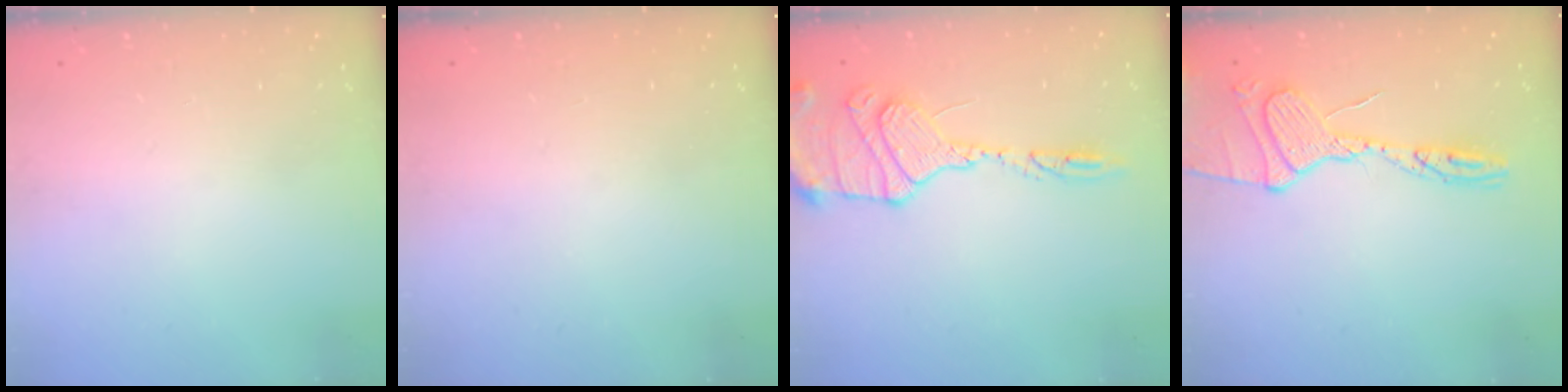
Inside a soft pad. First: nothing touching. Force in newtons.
{"total": 0.0}
{"total": 14.9, "press": 14.8, "slide": 1.7}
{"total": 14.4, "press": 14.3, "slide": 1.2}